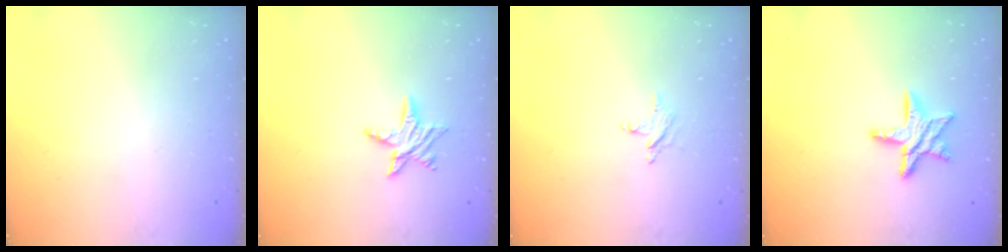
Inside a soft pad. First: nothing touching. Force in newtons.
{"total": 6.9, "press": 6.9, "slide": 0.2}
{"total": 2.4, "press": 2.4, "slide": 0.2}
{"total": 11.6, "press": 11.5, "slide": 0.8}